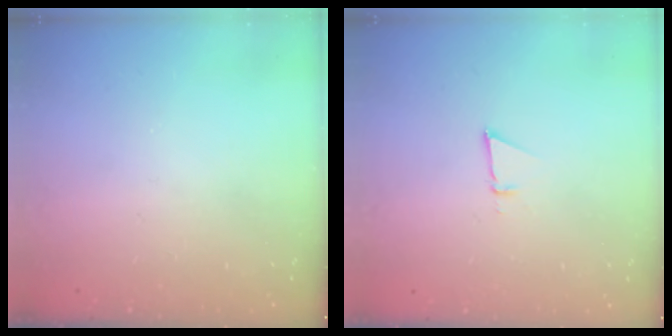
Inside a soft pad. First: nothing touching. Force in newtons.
{"total": 2.6, "press": 2.5, "slide": 0.8}